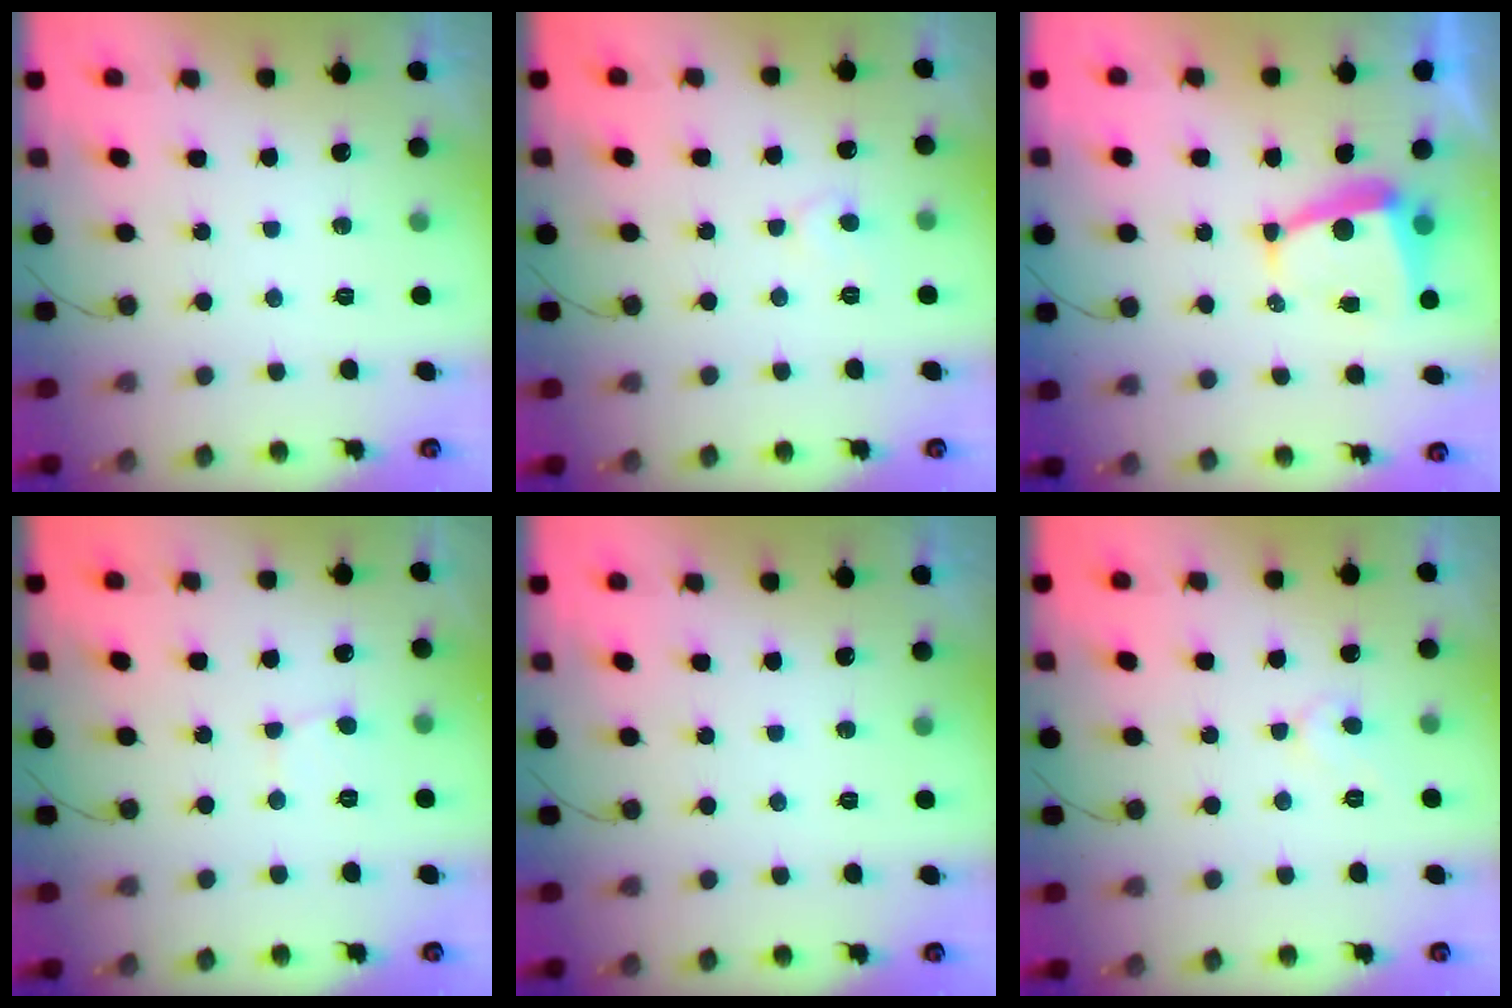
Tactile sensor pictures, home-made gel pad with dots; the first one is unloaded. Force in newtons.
{"total": 5.0, "press": 5.0, "slide": 0.5}
{"total": 6.4, "press": 6.4, "slide": 0.6}
{"total": 2.1, "press": 2.1, "slide": 0.2}
{"total": 0.0}
{"total": 4.7, "press": 4.7, "slide": 0.5}